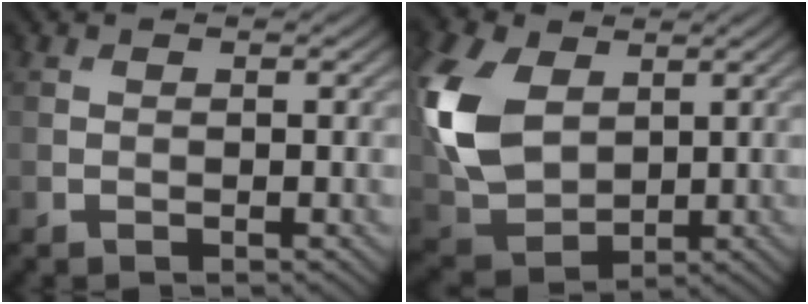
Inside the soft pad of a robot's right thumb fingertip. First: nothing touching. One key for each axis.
{"total": 12.9, "fx": 3.1, "fy": 8.8, "fz": 8.9, "tx": -0.259, "ty": 0.014, "tz": 0.063}